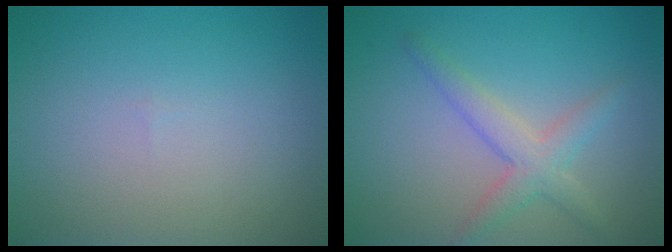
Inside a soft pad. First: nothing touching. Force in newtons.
{"total": 3.0, "press": 3.0, "slide": 0.1}